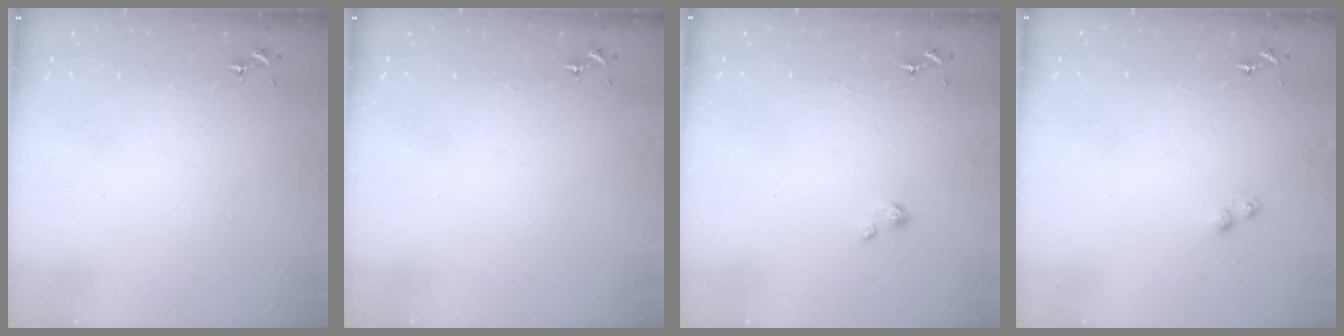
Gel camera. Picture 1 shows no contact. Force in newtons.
{"total": 0.0}
{"total": 2.7, "press": 2.7, "slide": 0.2}
{"total": 3.5, "press": 3.4, "slide": 0.6}